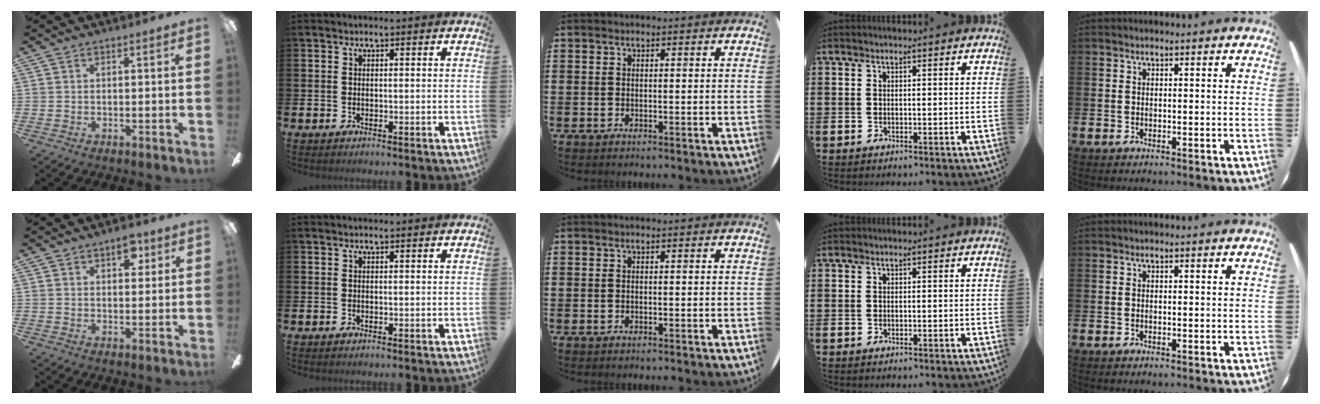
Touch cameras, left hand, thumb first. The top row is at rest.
{"thumb": {"total": 6.1, "force": [3.1, 3.3, 4.1], "torque": [-0.045, -0.007, 0.048]}}